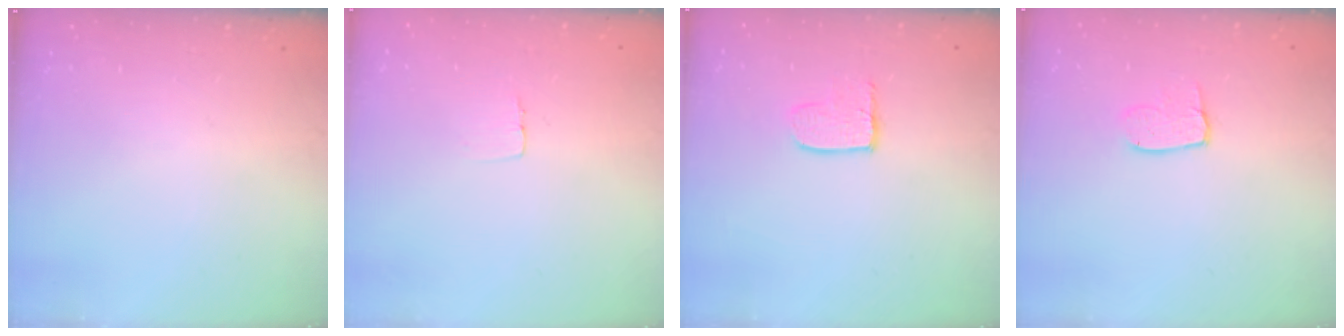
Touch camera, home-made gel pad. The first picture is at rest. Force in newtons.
{"total": 3.1, "press": 3.1, "slide": 0.2}
{"total": 5.5, "press": 5.5, "slide": 0.4}
{"total": 5.1, "press": 5.1, "slide": 0.4}